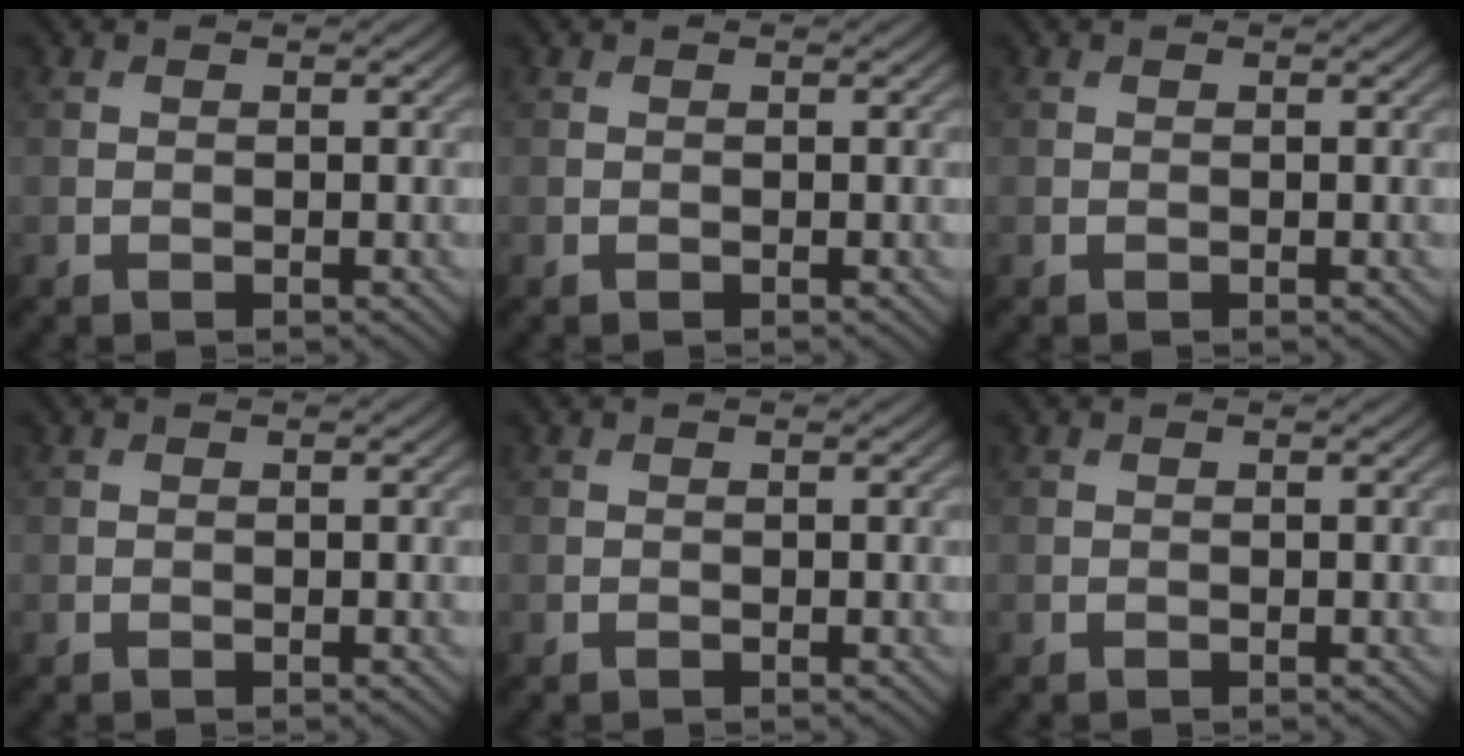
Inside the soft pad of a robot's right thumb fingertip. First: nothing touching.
{"total": 0.0}
{"total": 0.0}
{"total": 0.0}
{"total": 0.0}
{"total": 0.0}